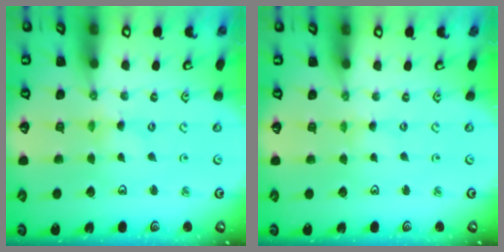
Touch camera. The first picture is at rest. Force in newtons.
{"total": 0.0}